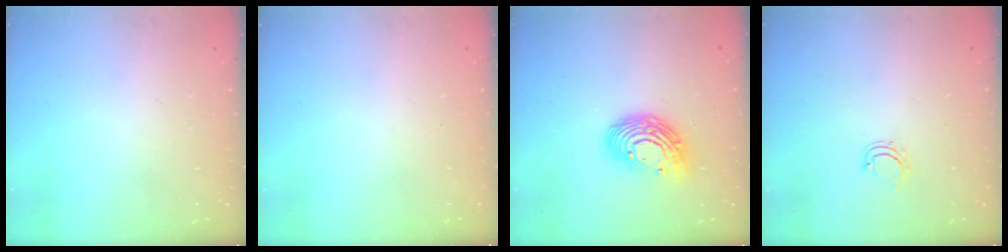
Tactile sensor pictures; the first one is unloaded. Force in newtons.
{"total": 0.0}
{"total": 13.9, "press": 13.8, "slide": 1.1}
{"total": 4.3, "press": 4.2, "slide": 0.6}